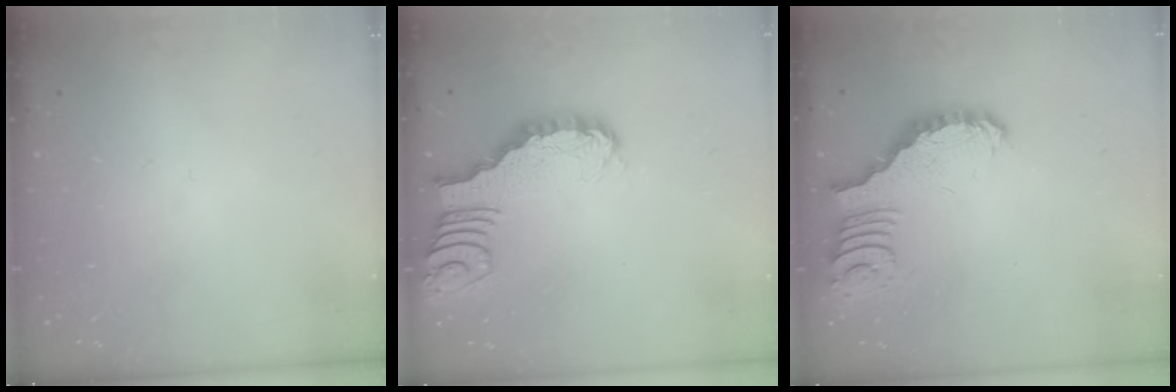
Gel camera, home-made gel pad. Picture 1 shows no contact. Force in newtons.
{"total": 2.1, "press": 2.1, "slide": 0.2}
{"total": 3.5, "press": 3.4, "slide": 0.8}